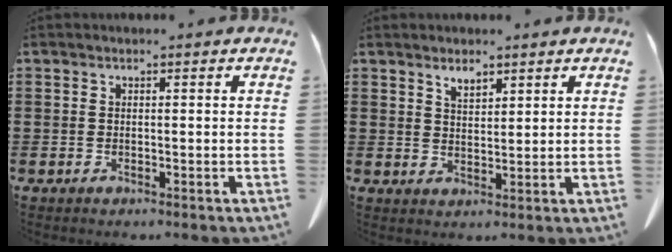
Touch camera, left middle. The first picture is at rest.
{"total": 2.3, "force": [2.0, 0.8, 0.9], "torque": [-0.022, 0.000, 0.038]}